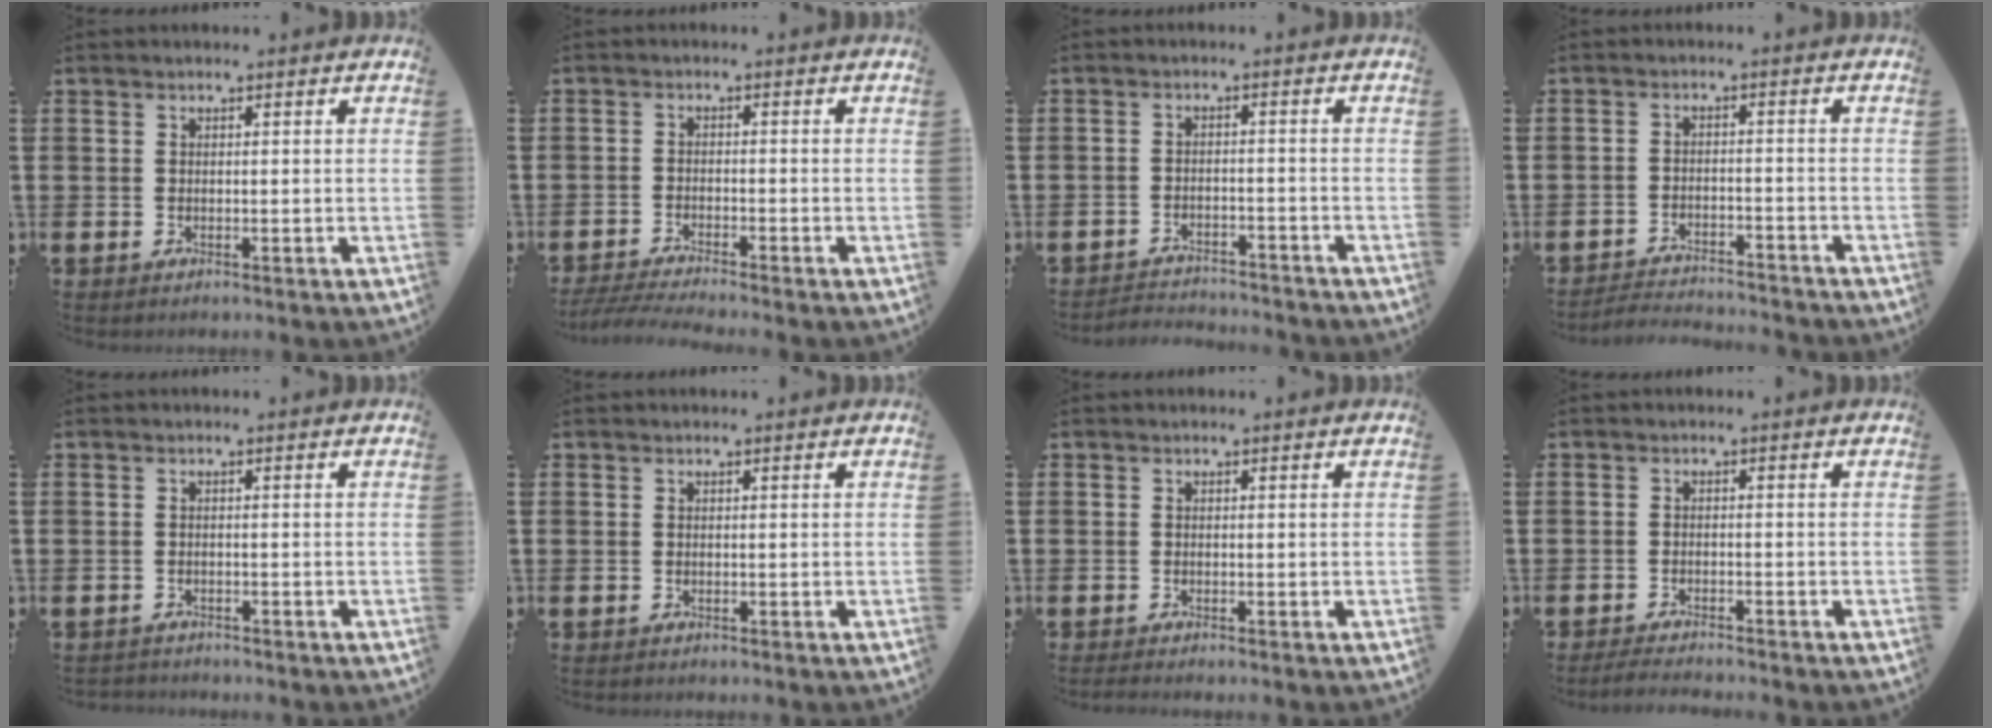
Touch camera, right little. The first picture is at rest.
{"total": 2.0, "force": [-1.7, -0.1, 1.0], "torque": [-0.013, 0.001, -0.032]}
{"total": 2.5, "force": [-2.5, 0.1, -0.1], "torque": [-0.005, 0.002, -0.055]}
{"total": 2.8, "force": [-2.8, 0.0, 0.0], "torque": [-0.006, 0.003, -0.060]}
{"total": 0.8, "force": [-0.8, 0.1, -0.1], "torque": [0.000, 0.000, -0.017]}
{"total": 0.0}
{"total": 0.5, "force": [-0.4, 0.0, 0.3], "torque": [-0.005, -0.003, -0.008]}
{"total": 1.8, "force": [-1.7, 0.0, 0.6], "torque": [-0.009, 0.004, -0.033]}